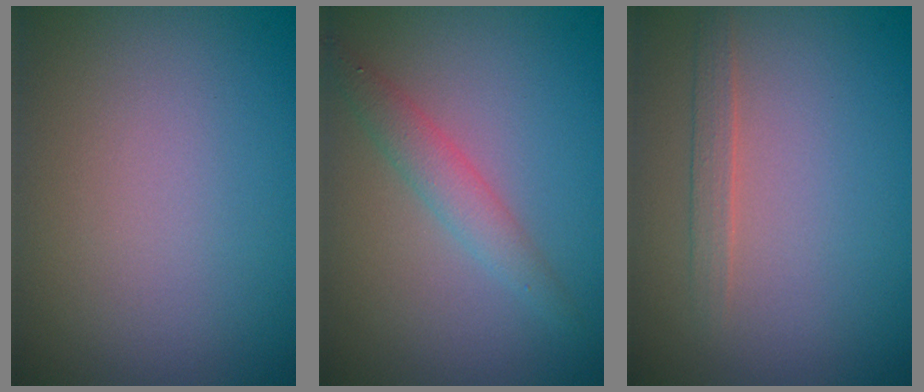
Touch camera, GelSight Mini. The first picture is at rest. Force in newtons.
{"total": 2.2, "press": 2.2, "slide": 0.0}
{"total": 1.2, "press": 1.2, "slide": 0.1}